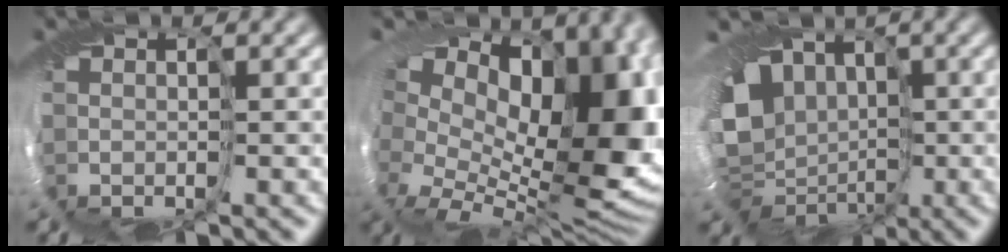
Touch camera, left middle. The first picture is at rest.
{"total": 16.9, "force": [5.3, 10.4, 12.2], "torque": [-0.139, 0.024, 0.111]}
{"total": 10.3, "force": [-0.2, 8.3, 6.1], "torque": [-0.091, -0.030, -0.007]}